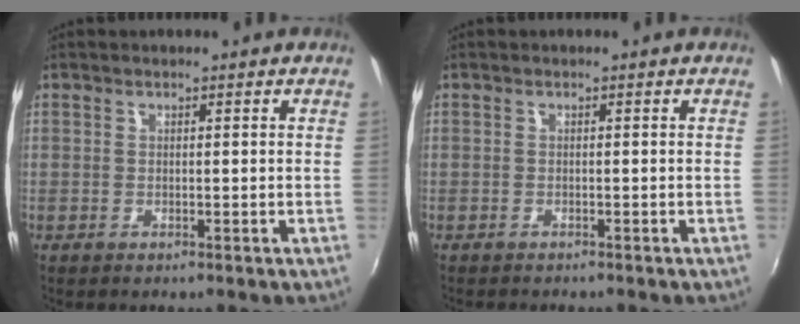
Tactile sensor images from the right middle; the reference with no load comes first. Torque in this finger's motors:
{"motor_torque": [0.25, -0.31, -0.02, 0.00]}